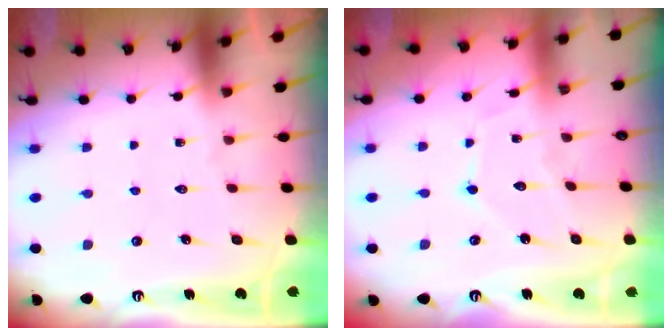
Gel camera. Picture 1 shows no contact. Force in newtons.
{"total": 7.6, "press": 7.6, "slide": 0.3}